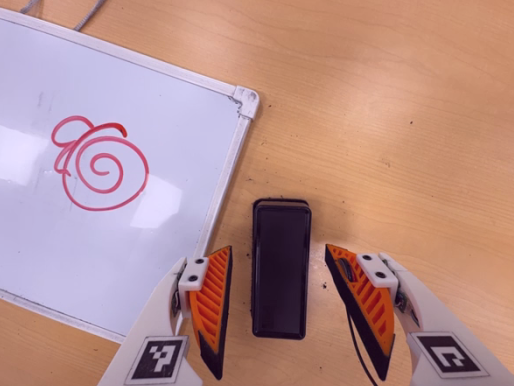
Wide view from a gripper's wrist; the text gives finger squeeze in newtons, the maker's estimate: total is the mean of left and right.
{"total": 0.0}